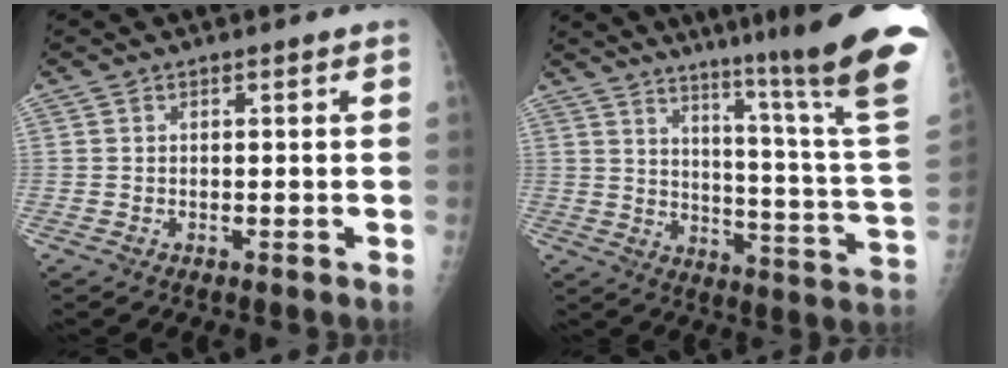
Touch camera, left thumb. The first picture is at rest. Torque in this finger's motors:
{"motor_torque": [2.40, -1.93, 1.48, -1.29, 0.21]}